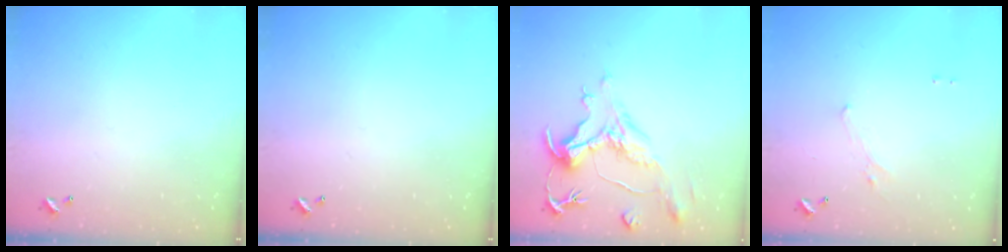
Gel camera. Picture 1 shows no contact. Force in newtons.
{"total": 0.0}
{"total": 1.6, "press": 0.0, "slide": 1.6}
{"total": 1.2, "press": 0.9, "slide": 0.8}